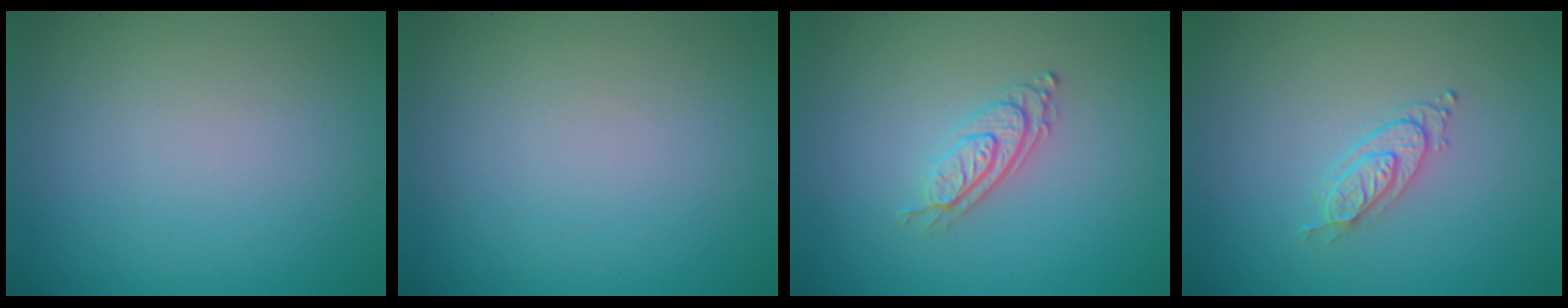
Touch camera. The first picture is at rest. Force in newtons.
{"total": 0.0}
{"total": 2.8, "press": 2.1, "slide": 1.9}
{"total": 2.0, "press": 1.4, "slide": 1.4}